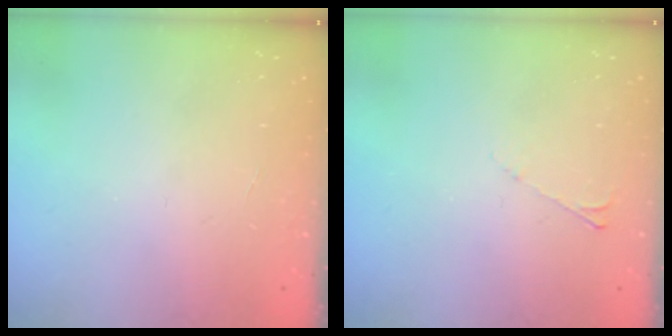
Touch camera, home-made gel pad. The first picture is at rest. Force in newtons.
{"total": 2.6, "press": 2.6, "slide": 0.5}